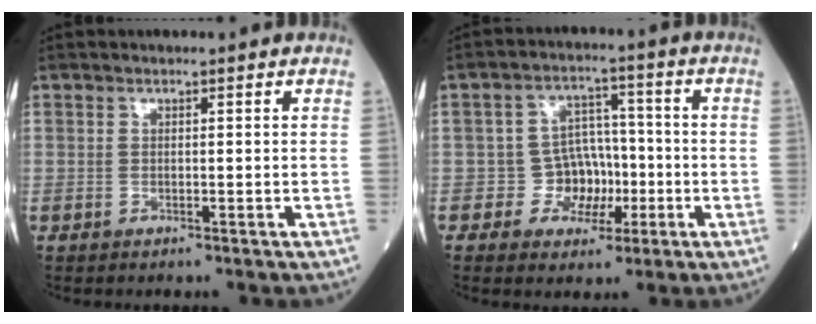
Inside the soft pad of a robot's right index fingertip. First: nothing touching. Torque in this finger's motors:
{"motor_torque": [0.32, 0.10, 0.07, 0.00]}